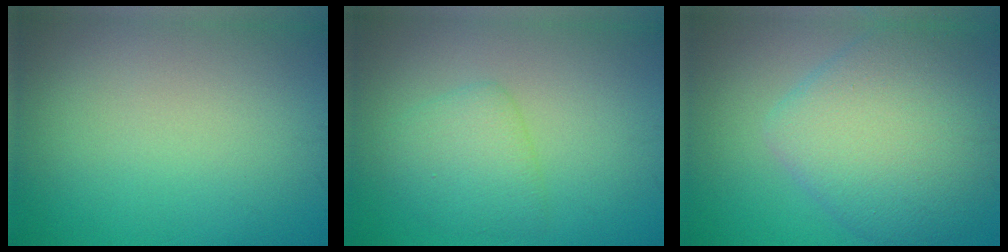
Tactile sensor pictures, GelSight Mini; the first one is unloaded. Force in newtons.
{"total": 3.0, "press": 3.0, "slide": 0.2}
{"total": 8.3, "press": 8.3, "slide": 0.3}